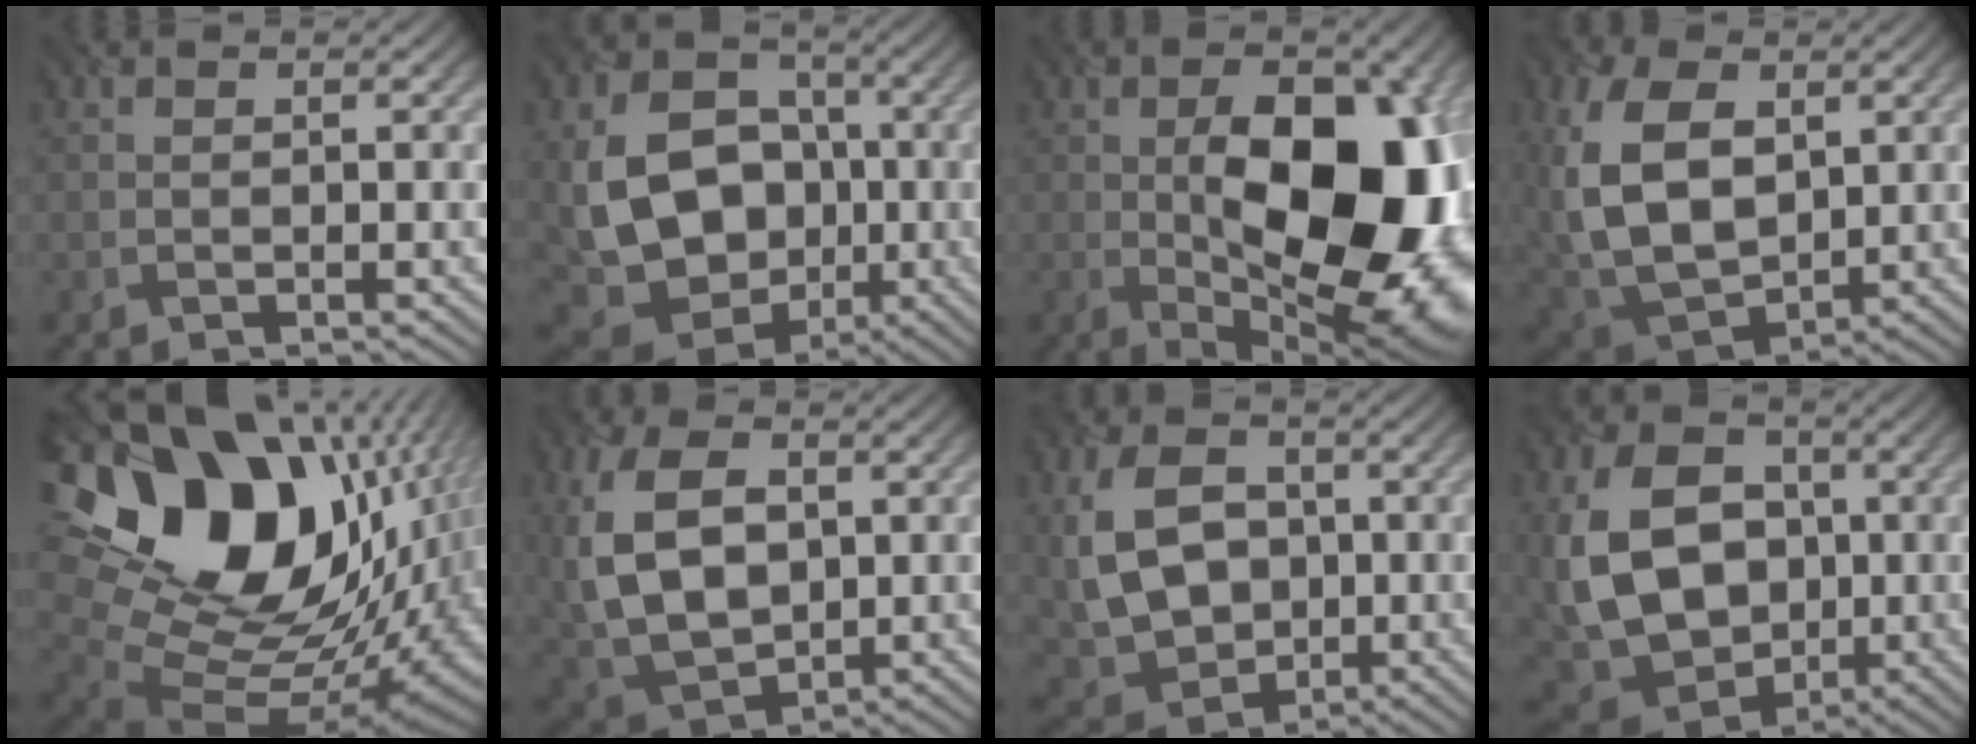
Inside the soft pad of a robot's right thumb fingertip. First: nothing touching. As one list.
[{"total": 15.4, "force": [-1.7, 11.8, 9.7], "torque": [-0.199, -0.027, -0.028]}, {"total": 18.4, "force": [-0.6, 9.1, 16.0], "torque": [-0.209, 0.004, -0.008]}, {"total": 14.2, "force": [2.5, 9.2, 10.6], "torque": [-0.266, -0.003, 0.055]}, {"total": 22.4, "force": [6.8, 15.5, 14.7], "torque": [-0.295, -0.006, 0.156]}, {"total": 13.0, "force": [1.6, 8.6, 9.6], "torque": [-0.240, -0.002, 0.036]}, {"total": 11.3, "force": [0.3, 8.2, 7.8], "torque": [-0.186, -0.007, 0.007]}, {"total": 15.7, "force": [-0.2, 11.5, 10.6], "torque": [-0.240, -0.009, -0.003]}]